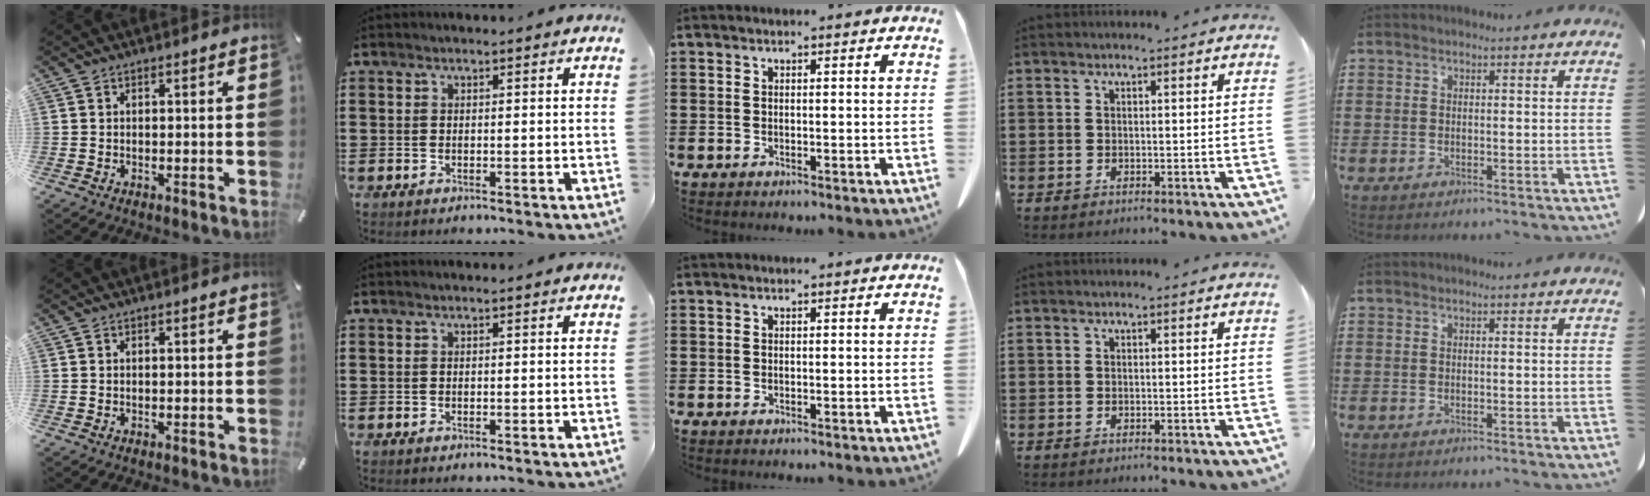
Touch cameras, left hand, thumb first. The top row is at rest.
{}